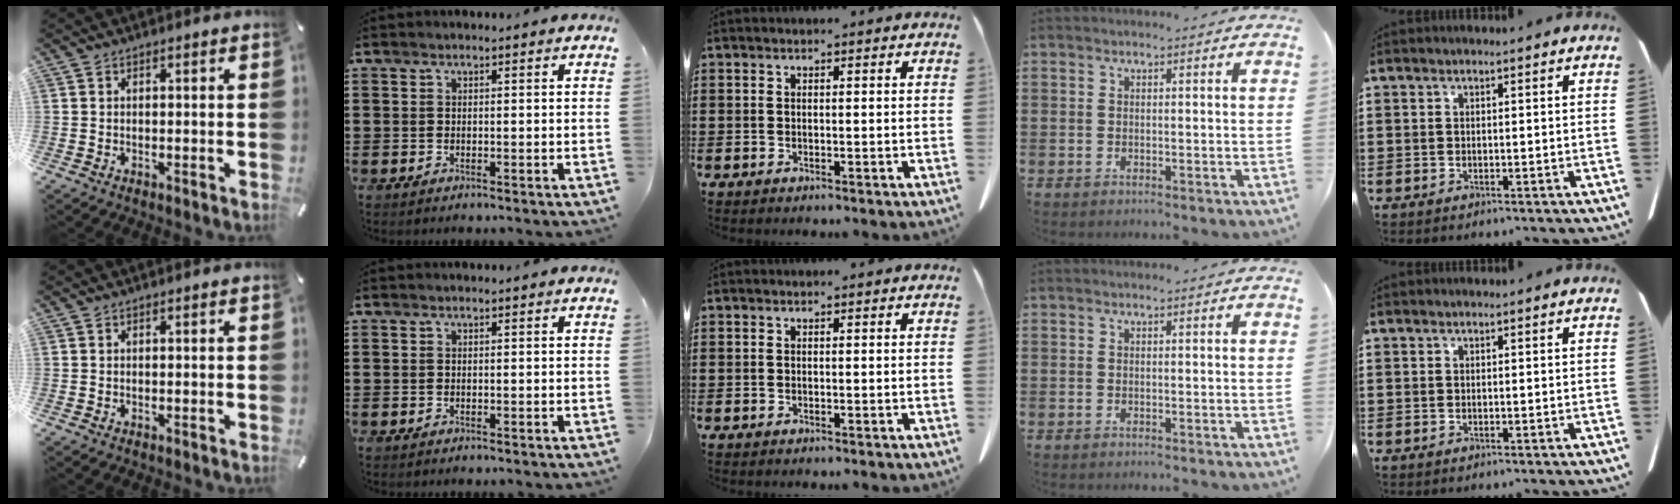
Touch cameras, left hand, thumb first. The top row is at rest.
{}